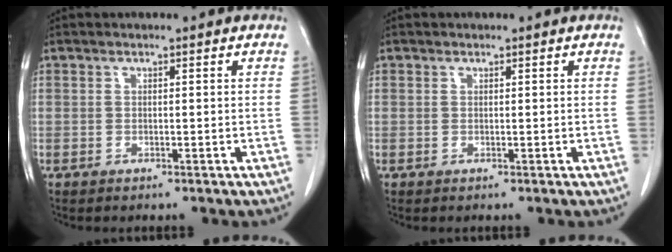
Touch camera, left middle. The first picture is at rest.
{"total": 0.0}